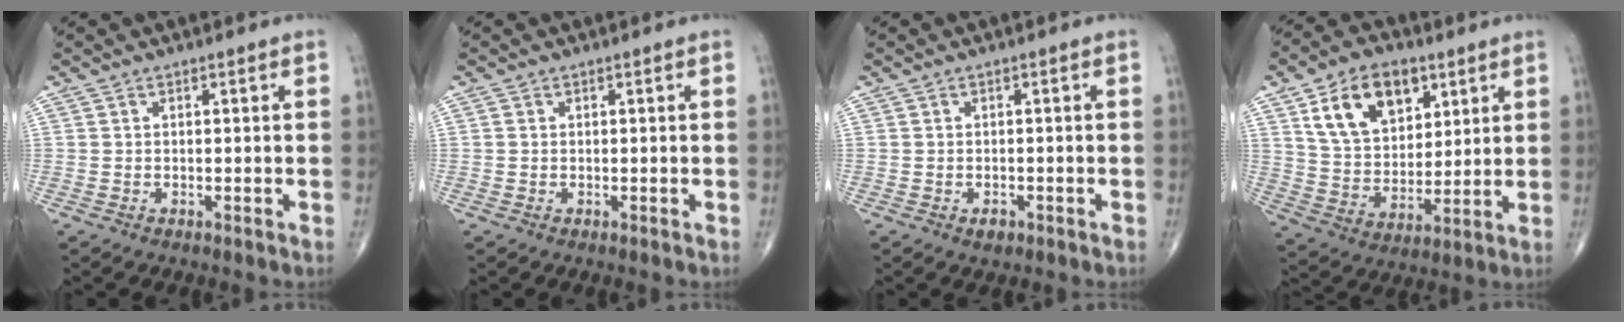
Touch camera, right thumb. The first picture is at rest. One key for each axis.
{"total": 0.0}
{"total": 1.7, "fx": -0.9, "fy": 1.1, "fz": 1.0, "tx": -0.011, "ty": 0.002, "tz": -0.010}
{"total": 15.8, "fx": 7.2, "fy": 10.1, "fz": 9.7, "tx": -0.130, "ty": -0.025, "tz": 0.138}